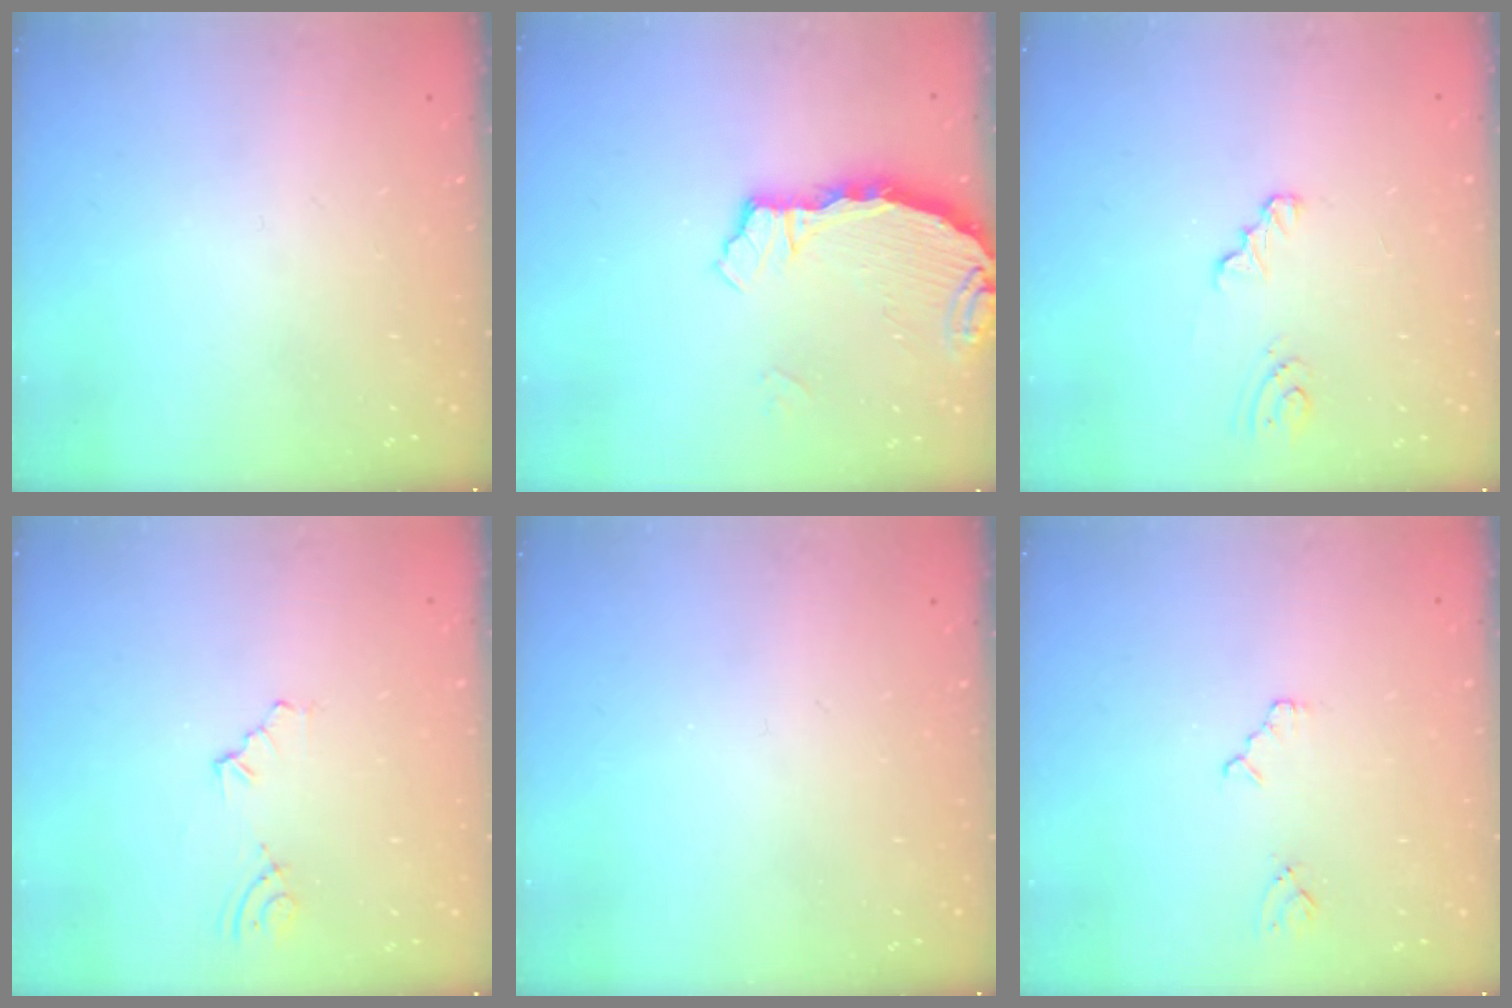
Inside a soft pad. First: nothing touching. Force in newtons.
{"total": 3.4, "press": 3.4, "slide": 0.4}
{"total": 2.6, "press": 2.6, "slide": 0.3}
{"total": 4.1, "press": 3.4, "slide": 2.2}
{"total": 0.0}
{"total": 3.6, "press": 3.5, "slide": 0.6}